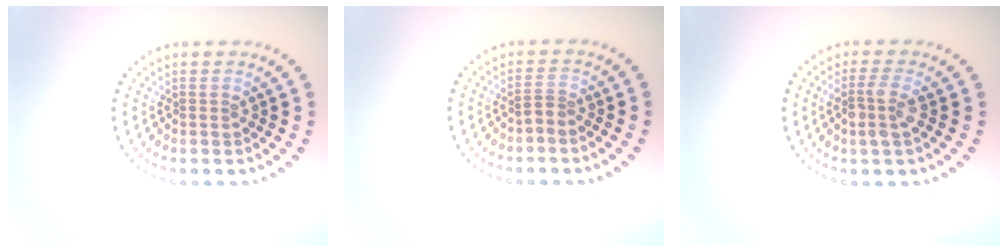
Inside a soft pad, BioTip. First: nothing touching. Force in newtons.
{"total": 1.0, "press": 0.6, "slide": 0.8}
{"total": 2.6, "press": 2.2, "slide": 1.3}